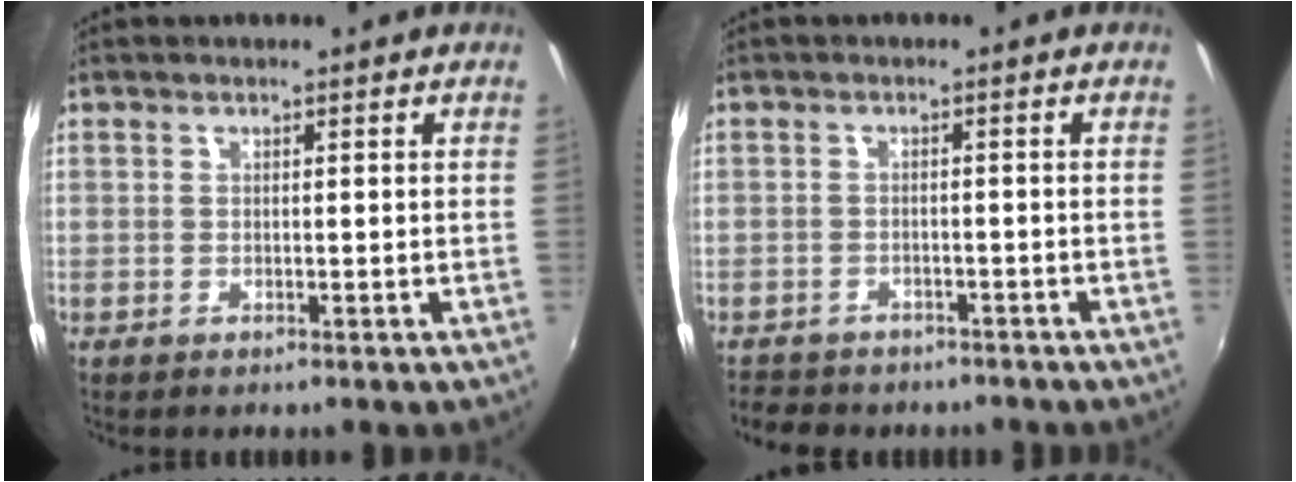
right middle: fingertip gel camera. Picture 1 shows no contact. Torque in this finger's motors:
{"motor_torque": [0.23, -0.29, 0.04, 0.02]}